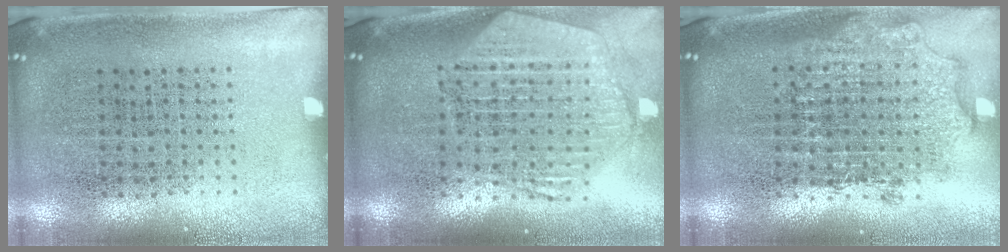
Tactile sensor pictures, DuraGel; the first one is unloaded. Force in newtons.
{"total": 2.6, "press": 2.2, "slide": 1.5}
{"total": 1.9, "press": 1.5, "slide": 1.1}